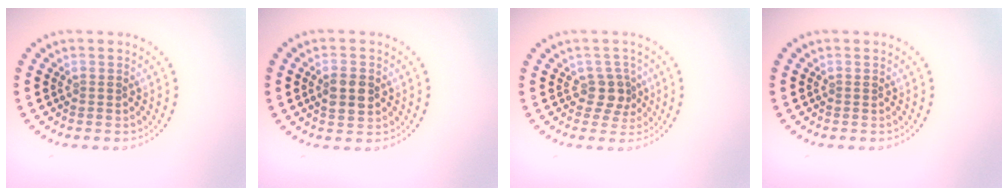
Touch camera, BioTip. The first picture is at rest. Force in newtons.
{"total": 2.5, "press": 2.5, "slide": 0.1}
{"total": 2.3, "press": 1.8, "slide": 1.3}
{"total": 0.0}